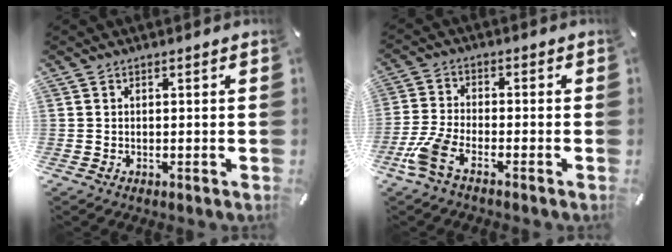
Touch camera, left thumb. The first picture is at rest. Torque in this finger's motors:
{"motor_torque": [-0.20, 0.76, 0.12, 0.10, 0.13]}